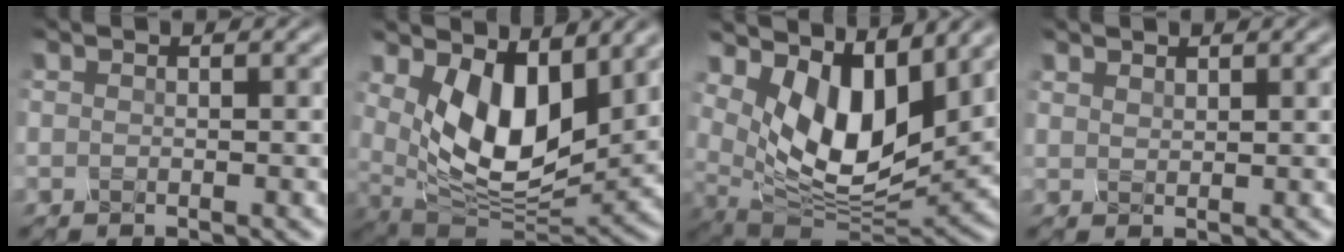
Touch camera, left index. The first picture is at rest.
{"total": 8.1, "force": [2.2, 4.5, 6.4], "torque": [-0.121, -0.025, 0.049]}
{"total": 8.8, "force": [3.5, 4.5, 6.7], "torque": [-0.125, -0.022, 0.071]}
{"total": 0.9, "force": [0.7, -0.3, -0.6], "torque": [0.004, 0.001, 0.027]}